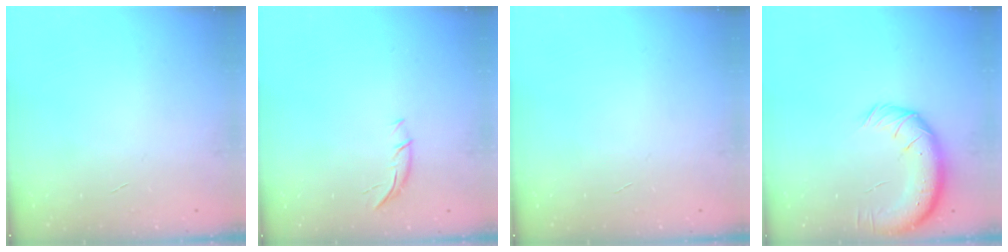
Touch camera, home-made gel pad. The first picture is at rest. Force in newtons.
{"total": 5.8, "press": 5.7, "slide": 1.0}
{"total": 0.0}
{"total": 13.5, "press": 13.1, "slide": 3.0}